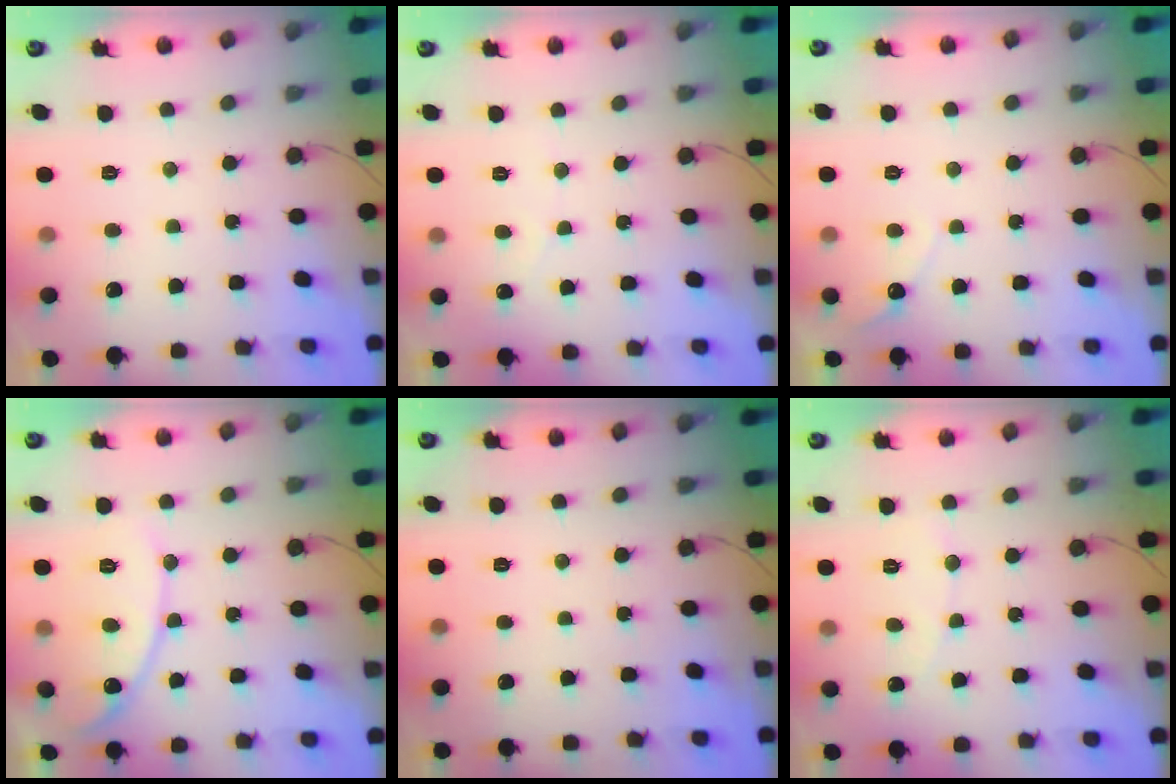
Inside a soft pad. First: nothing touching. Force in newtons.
{"total": 1.9, "press": 1.9, "slide": 0.2}
{"total": 3.6, "press": 3.6, "slide": 0.2}
{"total": 11.5, "press": 11.4, "slide": 1.0}
{"total": 0.0}
{"total": 3.0, "press": 2.9, "slide": 0.3}